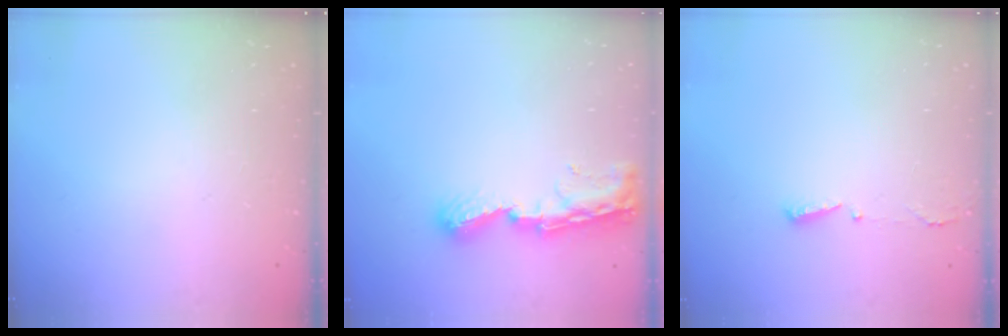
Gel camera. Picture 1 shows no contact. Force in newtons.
{"total": 9.3, "press": 9.3, "slide": 1.0}
{"total": 2.9, "press": 2.8, "slide": 0.6}